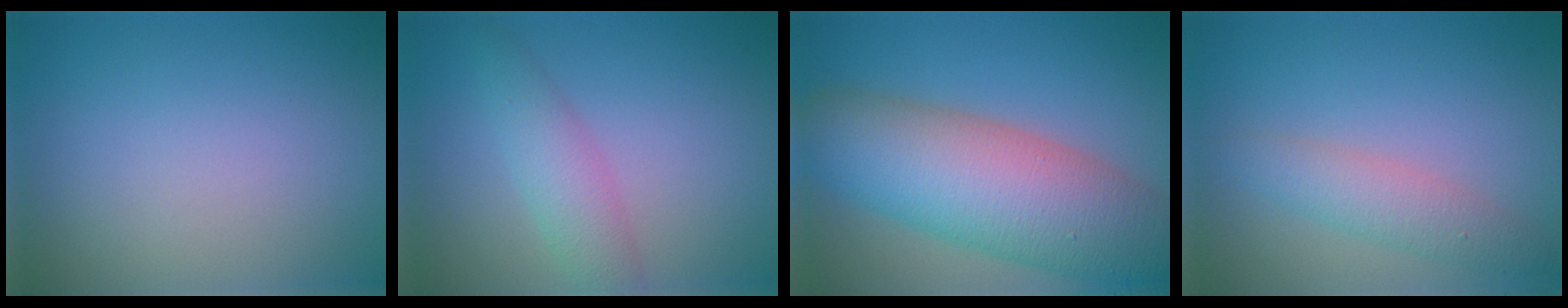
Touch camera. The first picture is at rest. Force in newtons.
{"total": 3.2, "press": 3.2, "slide": 0.0}
{"total": 12.3, "press": 12.3, "slide": 0.7}
{"total": 2.9, "press": 2.9, "slide": 0.1}